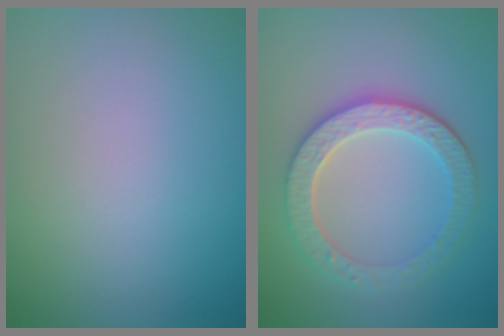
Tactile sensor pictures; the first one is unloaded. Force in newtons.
{"total": 4.2, "press": 3.8, "slide": 1.8}